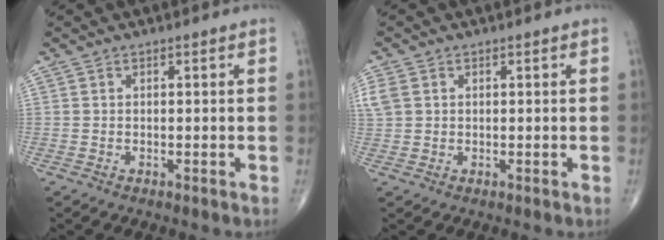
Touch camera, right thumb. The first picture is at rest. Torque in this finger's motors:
{"motor_torque": [-0.04, 0.05, 0.36, 0.25, -0.02]}